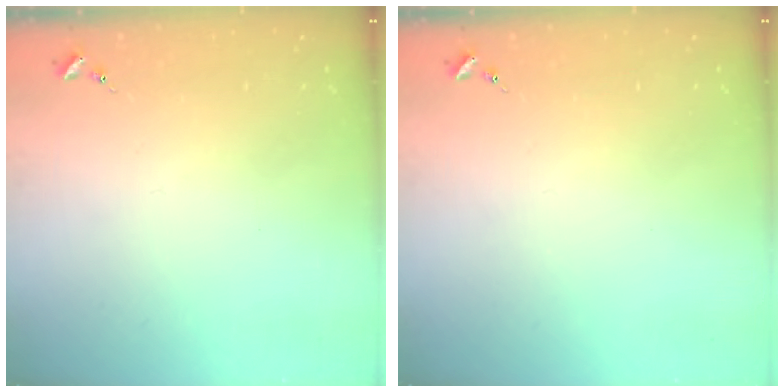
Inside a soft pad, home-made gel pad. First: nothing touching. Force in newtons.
{"total": 0.0}